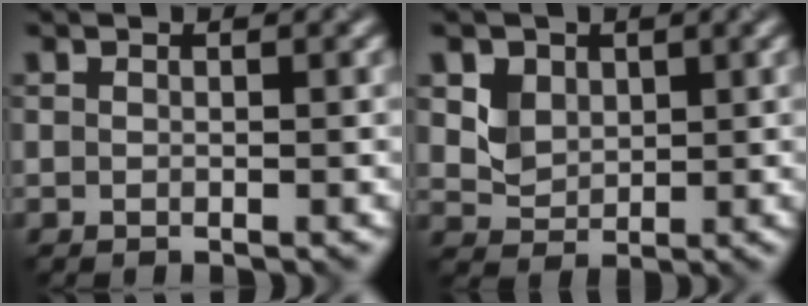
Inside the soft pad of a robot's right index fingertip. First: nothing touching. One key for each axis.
{"total": 2.6, "fx": 1.0, "fy": 2.2, "fz": 1.1, "tx": -0.025, "ty": -0.014, "tz": 0.025}